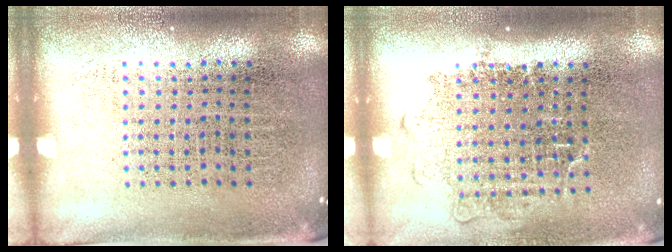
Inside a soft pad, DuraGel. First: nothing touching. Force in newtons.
{"total": 1.2, "press": 1.1, "slide": 0.5}